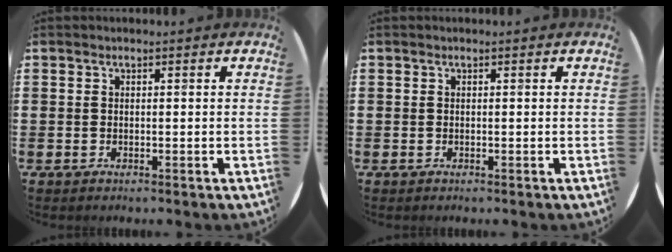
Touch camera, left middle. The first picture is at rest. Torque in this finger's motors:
{"motor_torque": [0.00, 0.00, 0.00, 0.00]}